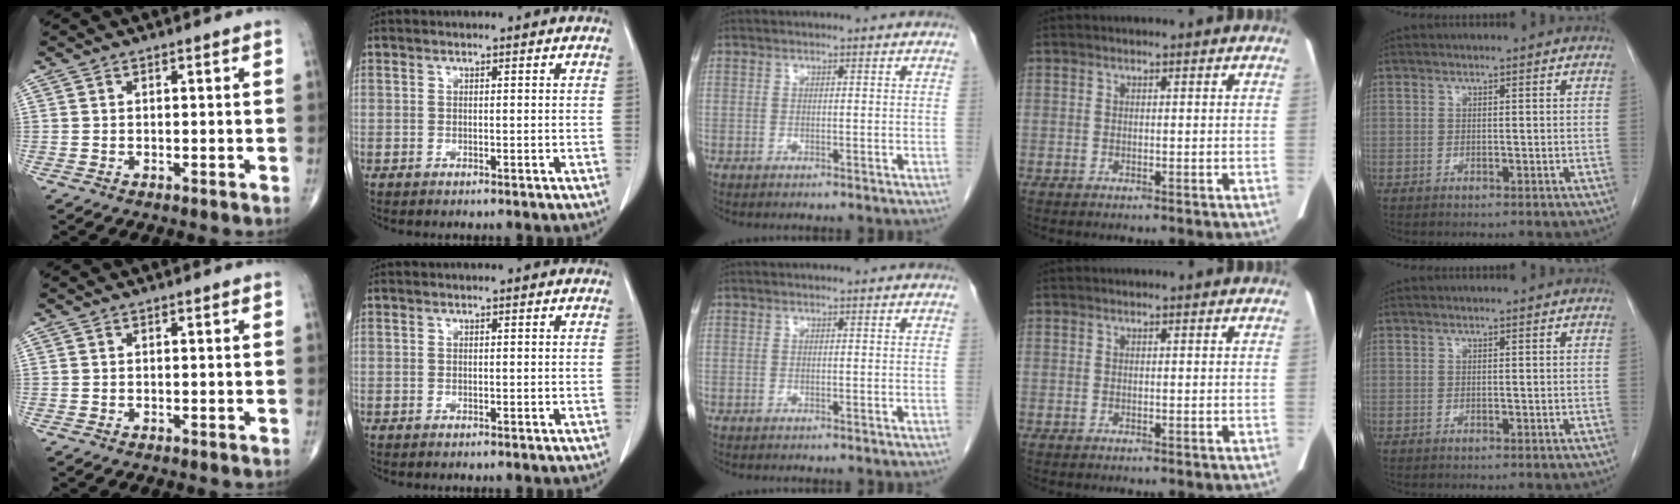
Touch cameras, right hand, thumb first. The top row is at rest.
{}